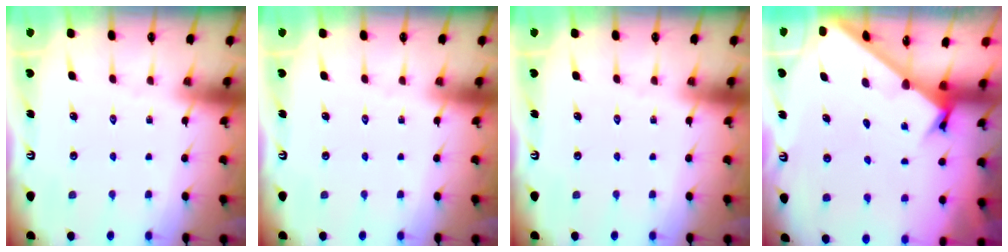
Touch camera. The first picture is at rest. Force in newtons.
{"total": 0.0}
{"total": 0.0}
{"total": 2.1, "press": 2.1, "slide": 0.2}